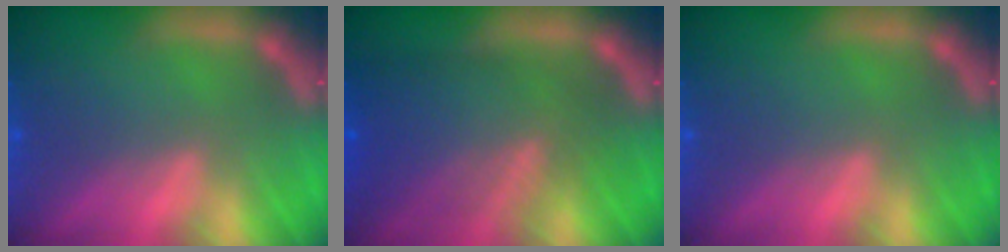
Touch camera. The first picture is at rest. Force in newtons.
{"total": 8.1}
{"total": 0.0}